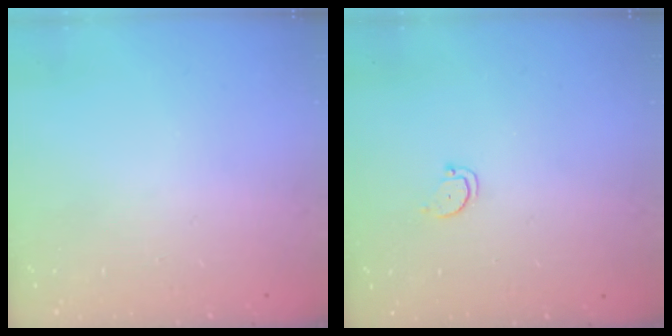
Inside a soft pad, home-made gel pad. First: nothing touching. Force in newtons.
{"total": 2.0, "press": 2.0, "slide": 0.2}